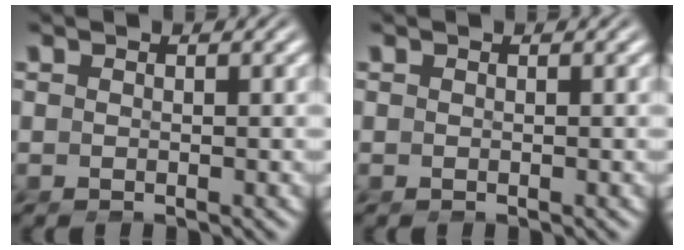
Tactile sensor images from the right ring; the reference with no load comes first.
{"total": 0.0}